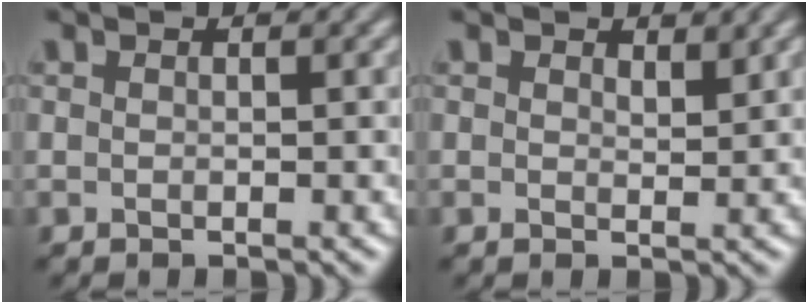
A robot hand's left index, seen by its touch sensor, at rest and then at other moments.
{"total": 0.9, "force": [0.9, 0.1, 0.2], "torque": [-0.006, -0.002, 0.022]}